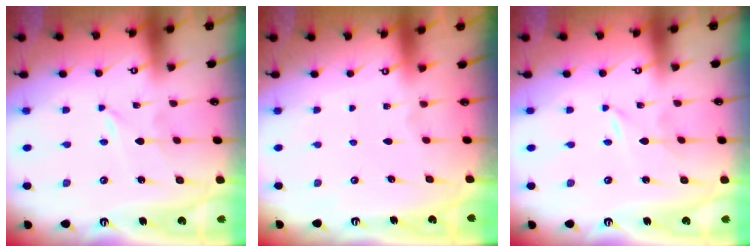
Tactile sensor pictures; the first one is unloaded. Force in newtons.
{"total": 0.0}
{"total": 0.0}